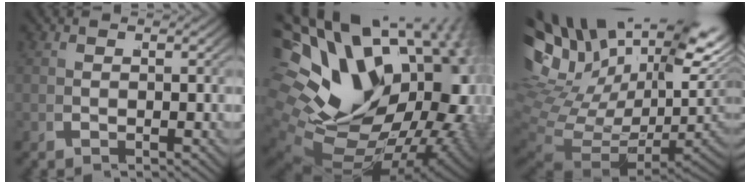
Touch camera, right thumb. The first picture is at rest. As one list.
[{"total": 27.6, "force": [-1.4, 18.9, 20.1], "torque": [-0.351, -0.046, -0.007]}, {"total": 16.1, "force": [2.0, 11.0, 11.6], "torque": [-0.229, -0.027, 0.041]}]